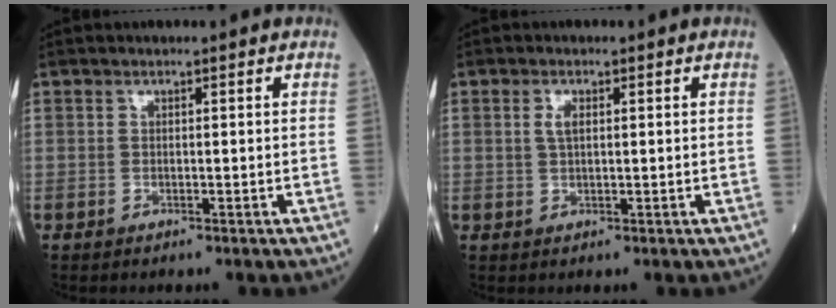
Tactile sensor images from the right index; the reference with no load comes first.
{"total": 1.8, "force": [0.6, 0.6, 1.6], "torque": [-0.036, 0.002, 0.012]}